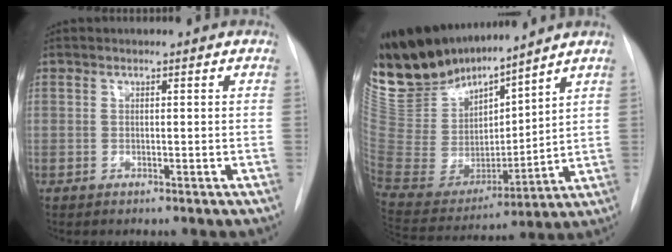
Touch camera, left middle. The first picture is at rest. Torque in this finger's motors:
{"motor_torque": [0.99, -0.93, 0.66, 0.21]}